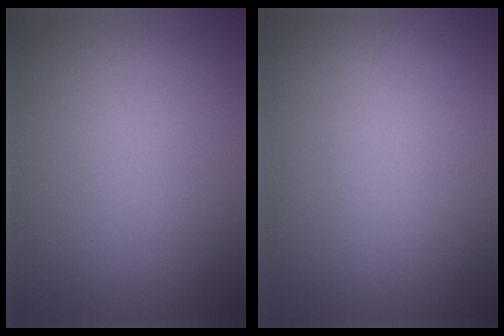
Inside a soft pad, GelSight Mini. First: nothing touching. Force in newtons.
{"total": 0.0}